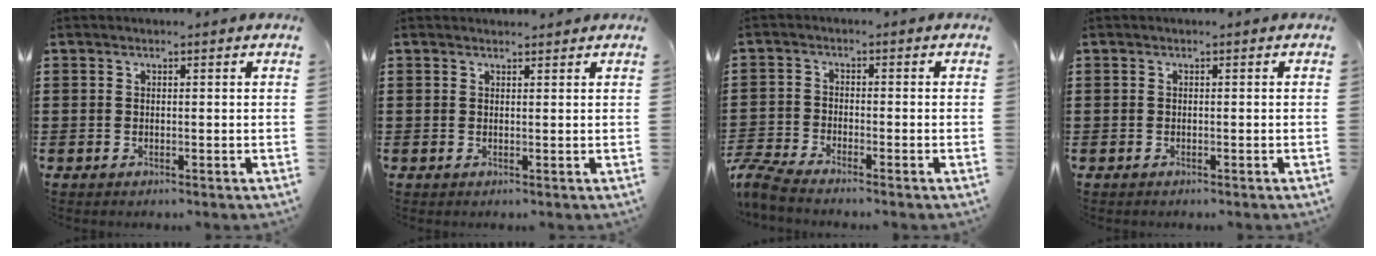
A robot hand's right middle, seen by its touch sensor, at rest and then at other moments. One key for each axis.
{"total": 0.9, "fx": 0.9, "fy": 0.1, "fz": 0.0, "tx": 0.006, "ty": -0.003, "tz": 0.015}
{"total": 3.8, "fx": -3.5, "fy": 0.2, "fz": 1.4, "tx": -0.060, "ty": -0.015, "tz": -0.080}
{"total": 0.0}